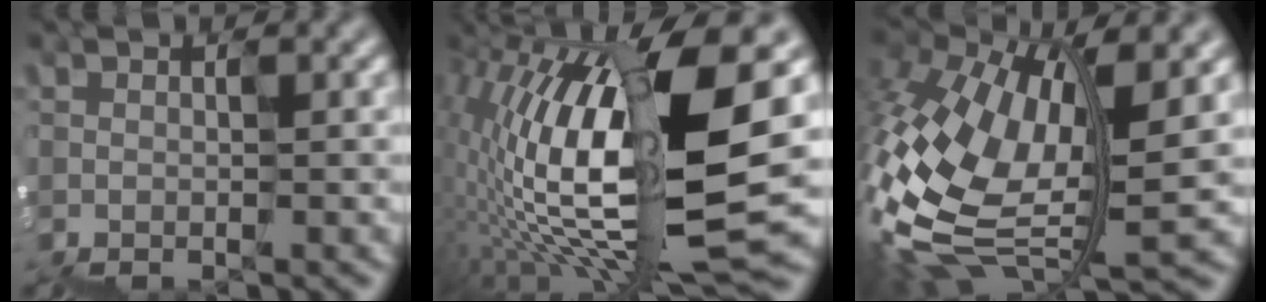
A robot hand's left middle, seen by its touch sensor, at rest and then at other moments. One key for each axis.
{"total": 13.8, "fx": 1.3, "fy": 5.1, "fz": 12.7, "tx": -0.253, "ty": 0.016, "tz": 0.032}
{"total": 10.5, "fx": -1.6, "fy": 5.1, "fz": 9.0, "tx": -0.224, "ty": 0.003, "tz": -0.033}